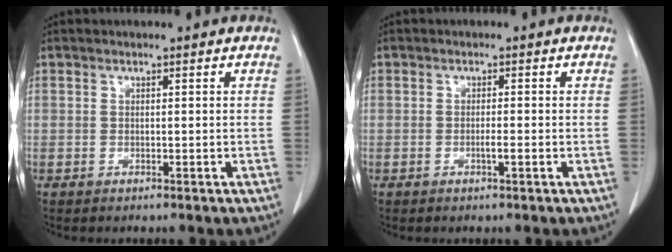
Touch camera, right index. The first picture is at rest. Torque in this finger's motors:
{"motor_torque": [0.37, -0.32, 0.23, 0.06]}